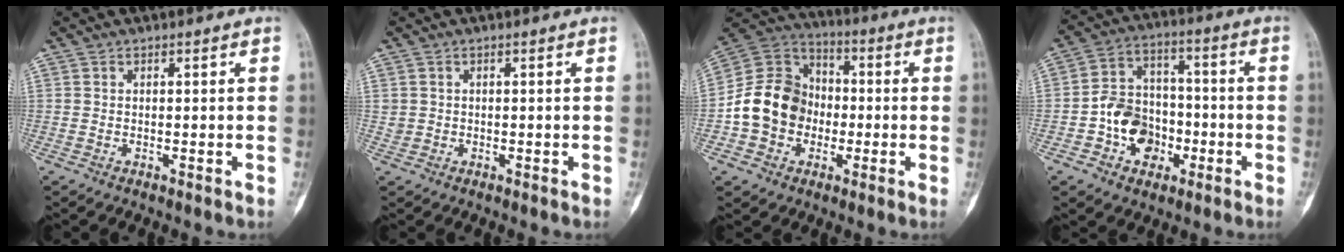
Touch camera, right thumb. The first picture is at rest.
{"total": 1.3, "force": [0.2, 1.2, 0.3], "torque": [0.000, 0.002, 0.005]}
{"total": 14.2, "force": [-2.5, 12.1, 6.9], "torque": [-0.096, 0.037, -0.054]}
{"total": 11.4, "force": [-3.6, 9.0, 6.0], "torque": [-0.060, 0.043, -0.067]}